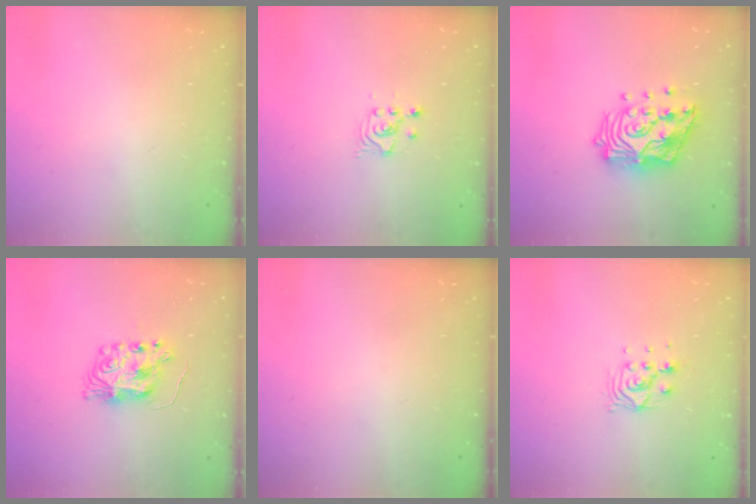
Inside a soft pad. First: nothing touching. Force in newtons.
{"total": 2.6, "press": 2.5, "slide": 0.3}
{"total": 17.5, "press": 17.3, "slide": 2.1}
{"total": 8.6, "press": 8.6, "slide": 0.5}
{"total": 0.0}
{"total": 6.8, "press": 6.8, "slide": 0.5}